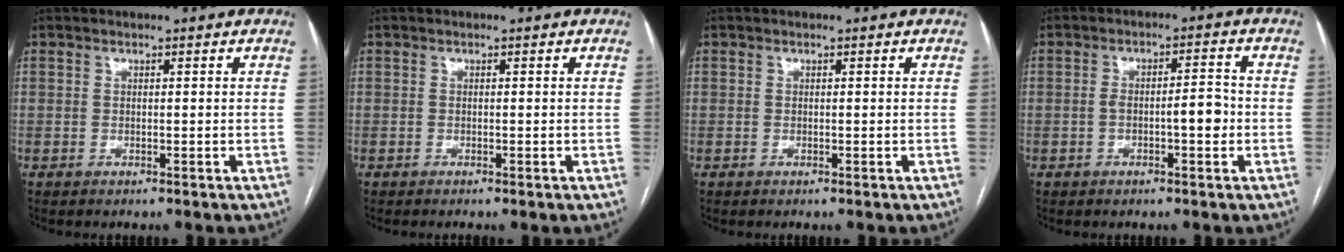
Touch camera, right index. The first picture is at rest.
{"total": 0.6, "force": [-0.4, -0.1, 0.5], "torque": [-0.013, 0.000, -0.006]}
{"total": 0.0}
{"total": 4.5, "force": [-1.2, 1.1, 4.2], "torque": [-0.069, 0.015, -0.015]}